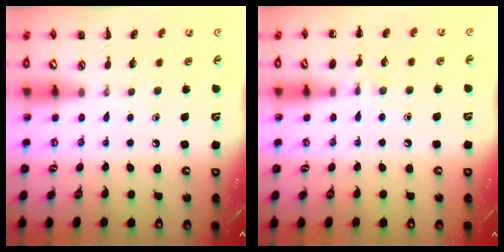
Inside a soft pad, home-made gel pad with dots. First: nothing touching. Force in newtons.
{"total": 7.2, "press": 7.0, "slide": 1.8}